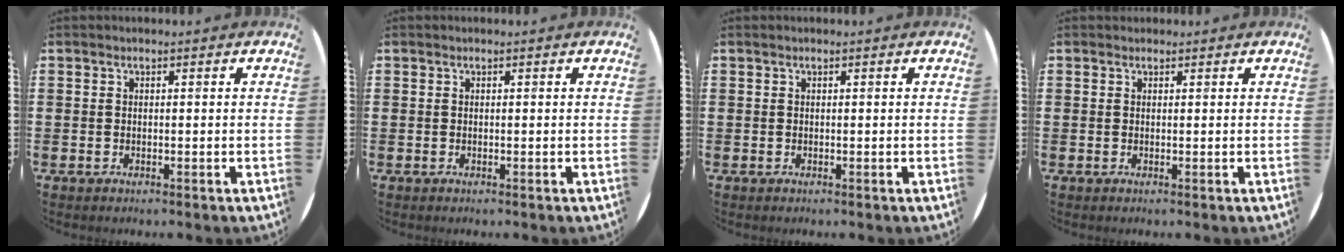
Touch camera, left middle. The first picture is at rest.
{"total": 0.0}
{"total": 0.0}
{"total": 0.0}